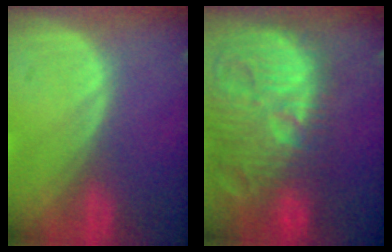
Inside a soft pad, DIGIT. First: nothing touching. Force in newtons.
{"total": 15.4, "press": 13.4, "slide": 7.6}